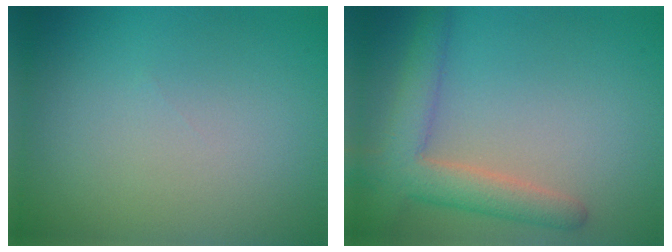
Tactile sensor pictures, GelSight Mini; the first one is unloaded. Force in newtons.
{"total": 4.7, "press": 4.6, "slide": 0.5}